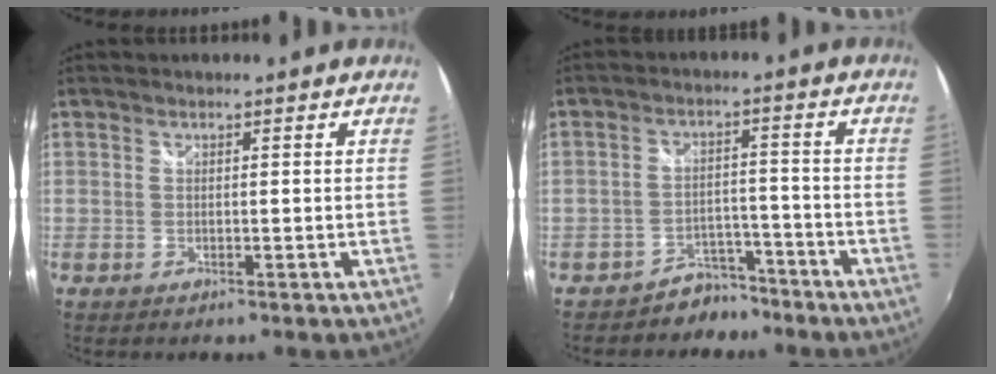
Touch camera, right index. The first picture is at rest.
{"total": 5.6, "force": [-4.6, 3.3, 0.0], "torque": [-0.005, 0.025, -0.067]}